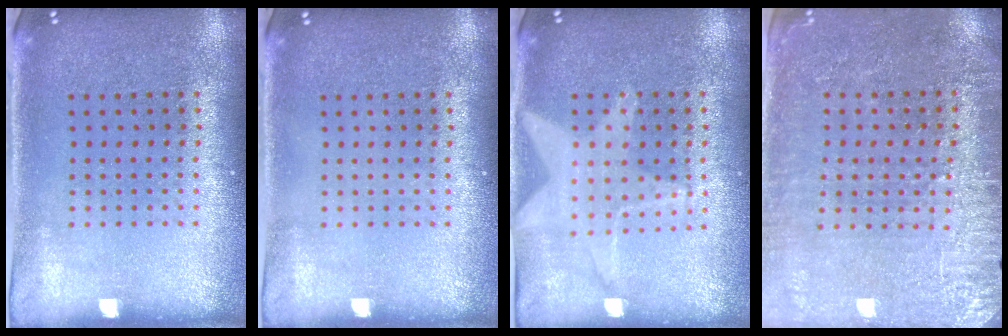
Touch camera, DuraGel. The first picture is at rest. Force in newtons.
{"total": 0.0}
{"total": 1.2, "press": 1.2, "slide": 0.2}
{"total": 2.9, "press": 2.8, "slide": 0.9}